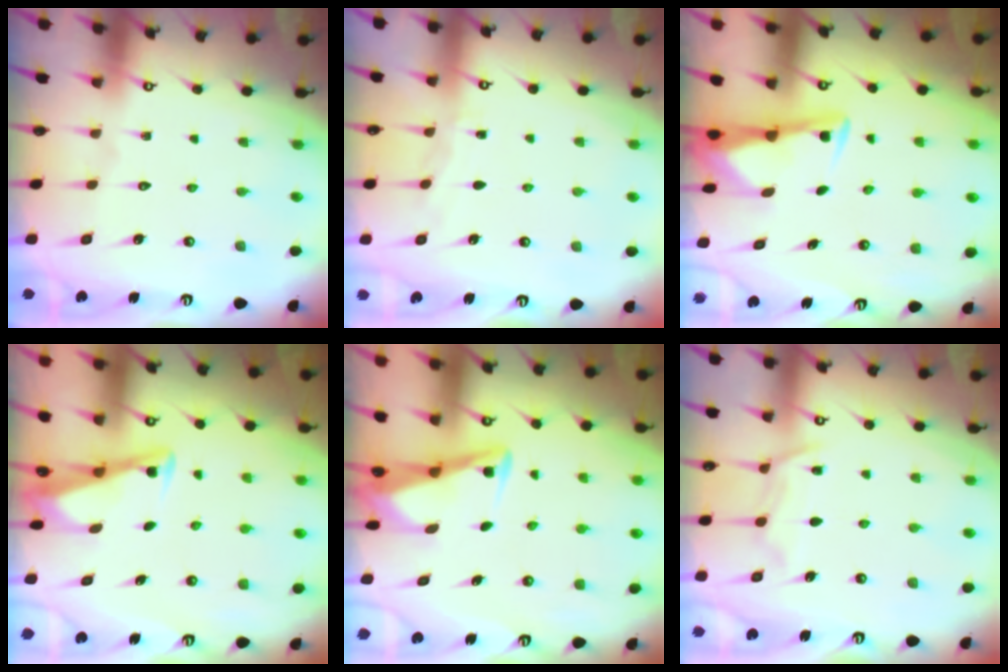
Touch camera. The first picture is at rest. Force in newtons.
{"total": 4.3, "press": 4.3, "slide": 0.5}
{"total": 3.0, "press": 2.9, "slide": 0.4}
{"total": 3.3, "press": 3.3, "slide": 0.4}
{"total": 3.6, "press": 3.6, "slide": 0.4}
{"total": 9.4, "press": 9.3, "slide": 1.1}